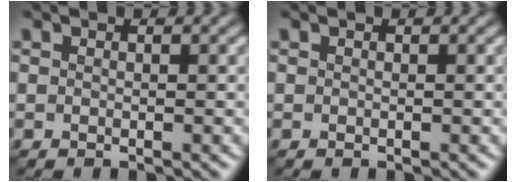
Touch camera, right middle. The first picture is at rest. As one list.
[{"total": 0.0}]